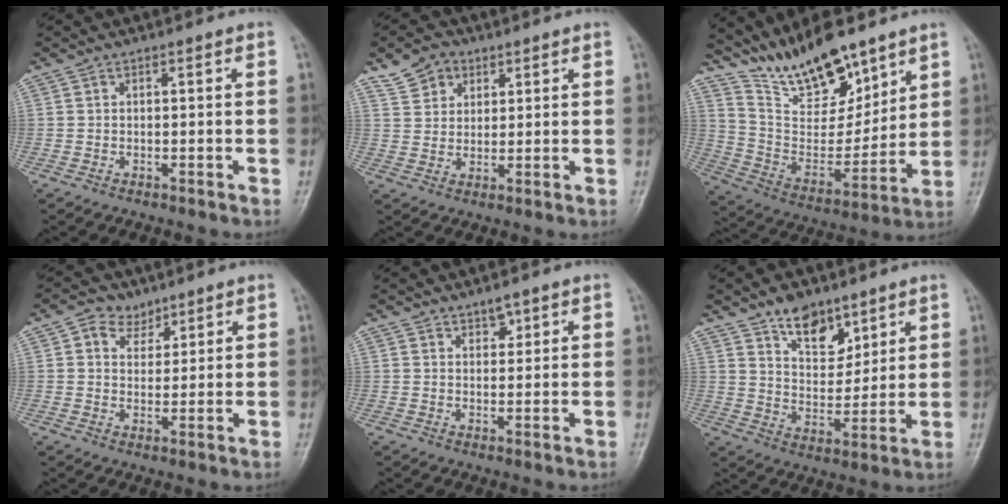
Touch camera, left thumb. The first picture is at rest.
{"total": 6.2, "force": [3.6, 4.6, 2.1], "torque": [-0.012, -0.011, 0.066]}
{"total": 16.7, "force": [13.1, 5.9, 8.5], "torque": [-0.106, -0.075, 0.248]}
{"total": 5.0, "force": [2.9, 3.7, 1.5], "torque": [-0.002, -0.014, 0.047]}
{"total": 2.4, "force": [1.7, 1.2, 1.2], "torque": [-0.007, -0.011, 0.028]}
{"total": 9.7, "force": [6.6, 5.2, 4.9], "torque": [-0.047, -0.048, 0.118]}